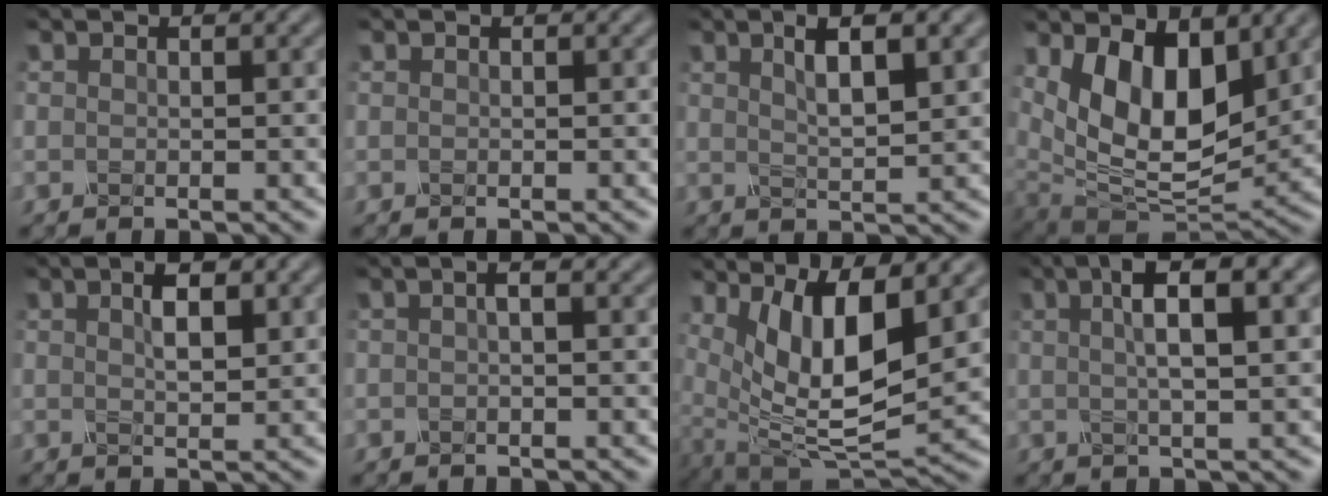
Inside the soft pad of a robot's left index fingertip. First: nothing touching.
{"total": 0.0}
{"total": 4.4, "force": [1.7, 1.1, 3.9], "torque": [-0.069, 0.003, 0.036]}
{"total": 9.8, "force": [2.9, 5.6, 7.5], "torque": [-0.135, -0.016, 0.057]}
{"total": 2.8, "force": [0.8, 0.9, 2.5], "torque": [-0.050, 0.005, 0.023]}
{"total": 1.8, "force": [0.4, 0.7, 1.6], "torque": [-0.014, 0.005, -0.006]}
{"total": 10.8, "force": [3.3, 3.9, 9.6], "torque": [-0.180, -0.010, 0.071]}
{"total": 6.1, "force": [1.7, 1.4, 5.7], "torque": [-0.090, 0.012, 0.031]}